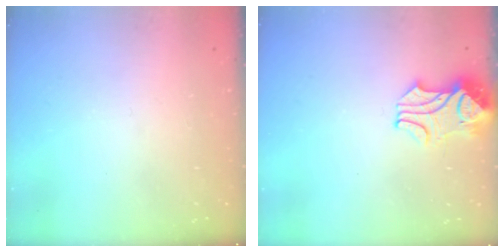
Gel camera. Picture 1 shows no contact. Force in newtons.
{"total": 2.3, "press": 2.1, "slide": 1.0}